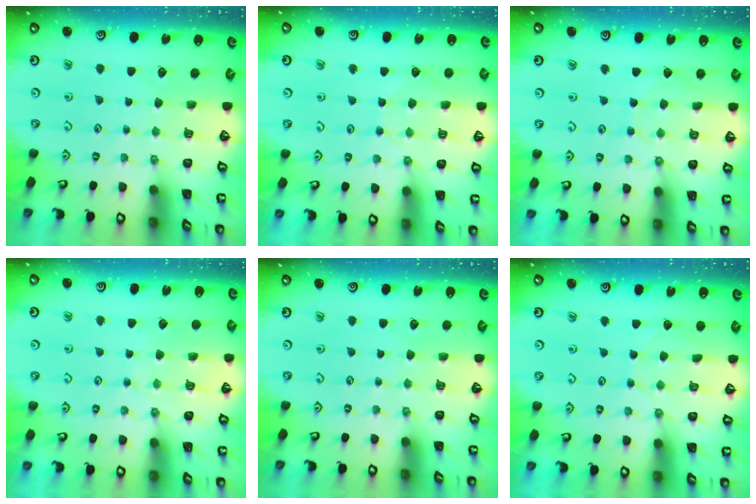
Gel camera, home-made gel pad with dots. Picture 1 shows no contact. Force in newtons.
{"total": 5.7, "press": 5.7, "slide": 0.6}
{"total": 4.3, "press": 4.3, "slide": 0.1}
{"total": 6.2, "press": 6.2, "slide": 0.5}
{"total": 0.0}
{"total": 4.1, "press": 4.1, "slide": 0.4}